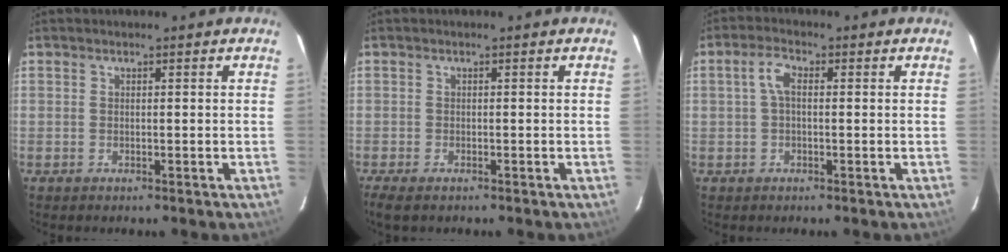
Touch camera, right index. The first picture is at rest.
{"total": 3.5, "force": [-2.5, 1.3, 2.1], "torque": [-0.048, -0.016, -0.045]}
{"total": 3.2, "force": [0.2, 1.6, 2.8], "torque": [-0.058, 0.011, 0.005]}